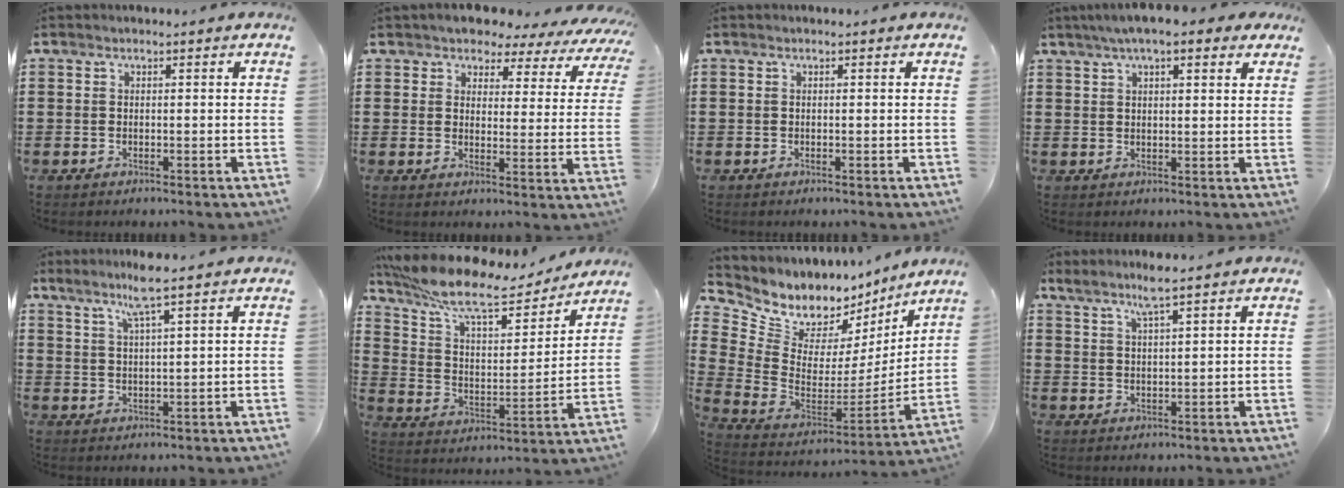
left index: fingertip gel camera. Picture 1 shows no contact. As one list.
[{"total": 3.8, "force": [3.5, 1.5, 0.7], "torque": [-0.038, -0.020, 0.055]}, {"total": 0.0}, {"total": 5.4, "force": [3.6, 1.0, 3.8], "torque": [-0.081, 0.005, 0.064]}, {"total": 5.0, "force": [3.7, -0.6, 3.4], "torque": [-0.075, -0.002, 0.063]}, {"total": 12.3, "force": [10.2, 2.9, 6.4], "torque": [-0.159, -0.056, 0.175]}, {"total": 8.0, "force": [5.9, 5.0, 2.2], "torque": [-0.085, -0.047, 0.109]}, {"total": 4.2, "force": [3.3, -0.3, 2.6], "torque": [-0.060, -0.002, 0.058]}]